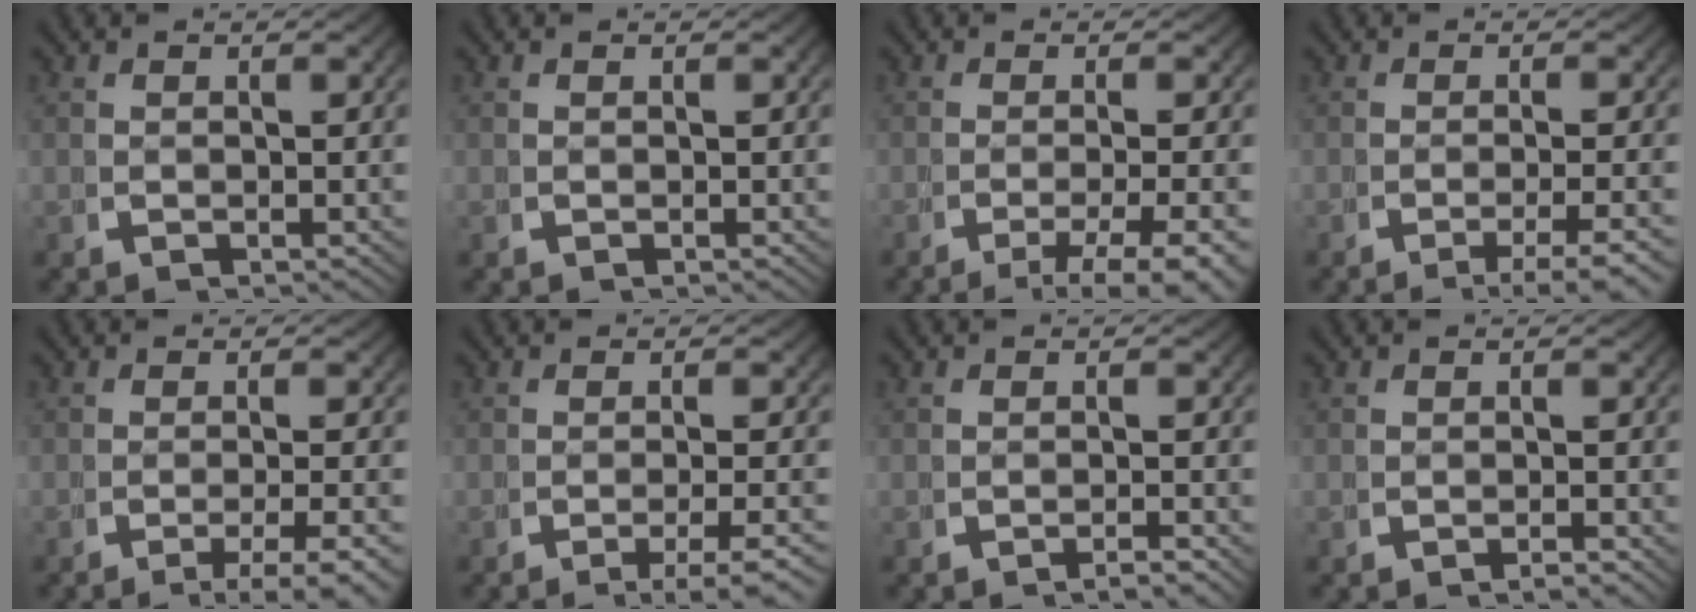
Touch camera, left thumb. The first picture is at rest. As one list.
[{"total": 0.0}, {"total": 6.2, "force": [-3.8, 2.3, 4.4], "torque": [-0.071, -0.024, -0.047]}, {"total": 4.7, "force": [-3.2, 1.2, 3.3], "torque": [-0.055, -0.010, -0.045]}, {"total": 5.2, "force": [-3.6, 1.4, 3.5], "torque": [-0.057, -0.012, -0.049]}, {"total": 4.2, "force": [-2.7, 0.9, 3.1], "torque": [-0.051, -0.007, -0.039]}, {"total": 1.3, "force": [-1.0, -0.1, 0.8], "torque": [-0.011, 0.005, -0.020]}, {"total": 0.9, "force": [-0.7, -0.1, 0.6], "torque": [-0.007, 0.004, -0.015]}]